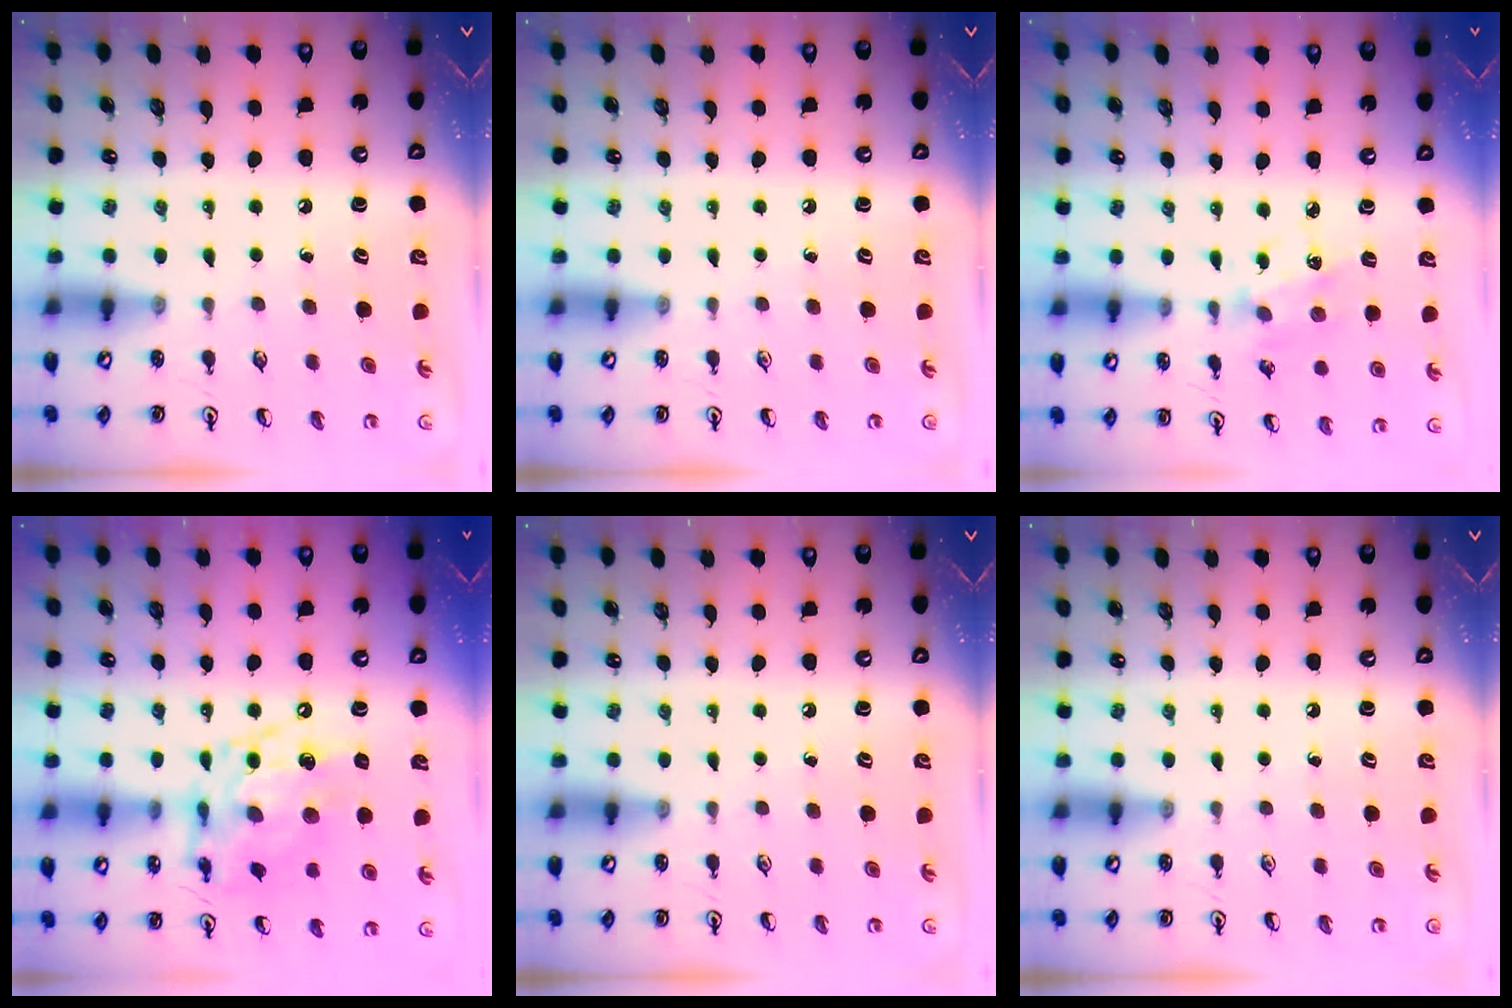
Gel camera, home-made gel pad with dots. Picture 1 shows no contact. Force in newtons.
{"total": 0.0}
{"total": 4.9, "press": 4.9, "slide": 0.3}
{"total": 14.2, "press": 14.2, "slide": 1.2}
{"total": 0.0}
{"total": 0.0}